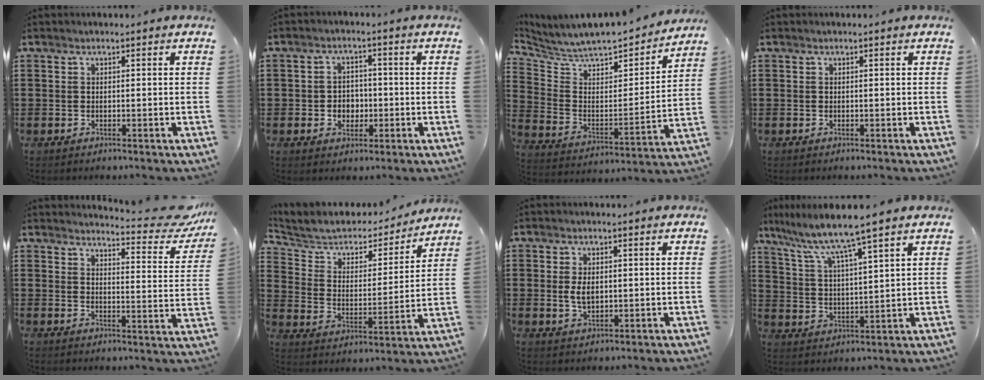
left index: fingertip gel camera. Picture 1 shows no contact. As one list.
[{"total": 3.4, "force": [-0.7, 2.9, 1.6], "torque": [-0.031, 0.003, -0.020]}, {"total": 5.4, "force": [5.2, 1.3, 0.7], "torque": [-0.049, -0.054, 0.084]}, {"total": 0.0}, {"total": 5.2, "force": [4.8, 0.3, 1.9], "torque": [-0.035, -0.038, 0.077]}, {"total": 5.1, "force": [4.4, 2.3, 1.3], "torque": [-0.056, -0.030, 0.068]}, {"total": 3.5, "force": [0.3, 2.0, 2.8], "torque": [-0.057, 0.001, 0.001]}, {"total": 7.1, "force": [5.8, -0.5, 4.1], "torque": [-0.104, -0.041, 0.092]}]